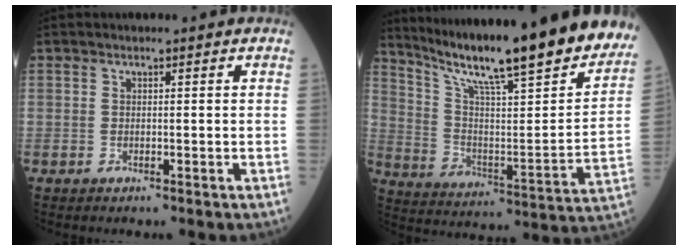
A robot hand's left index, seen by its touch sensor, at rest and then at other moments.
{"total": 28.2, "force": [23.8, 2.2, 15.0], "torque": [-0.246, -0.066, 0.335]}